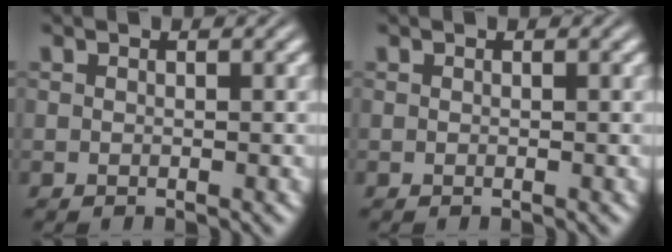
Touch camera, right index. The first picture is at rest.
{"total": 0.0}